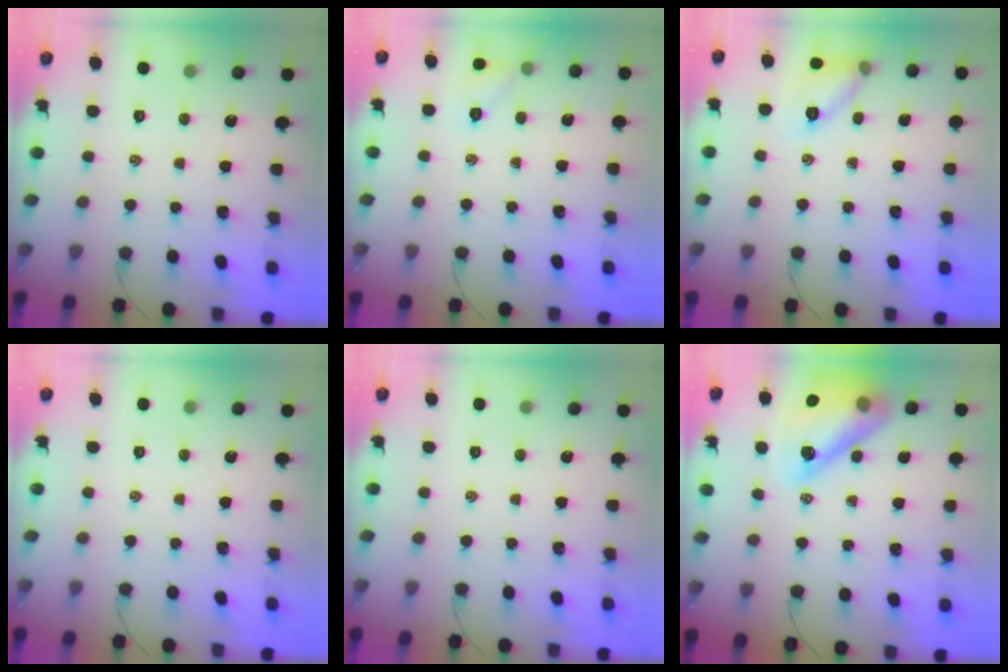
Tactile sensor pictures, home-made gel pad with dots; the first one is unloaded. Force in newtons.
{"total": 5.9, "press": 5.7, "slide": 1.6}
{"total": 9.3, "press": 9.2, "slide": 1.2}
{"total": 0.0}
{"total": 0.0}
{"total": 17.9, "press": 17.2, "slide": 5.1}